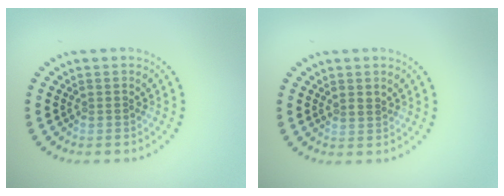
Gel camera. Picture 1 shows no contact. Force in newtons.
{"total": 0.7, "press": 0.4, "slide": 0.5}